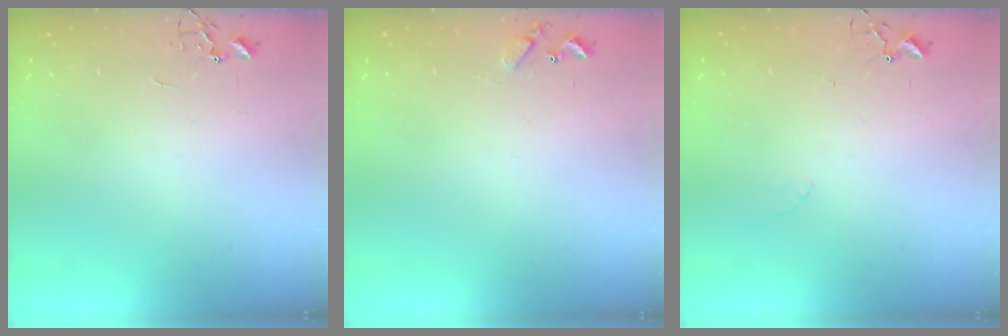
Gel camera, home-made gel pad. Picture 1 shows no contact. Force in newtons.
{"total": 5.5, "press": 5.5, "slide": 0.4}
{"total": 5.5, "press": 5.5, "slide": 0.8}